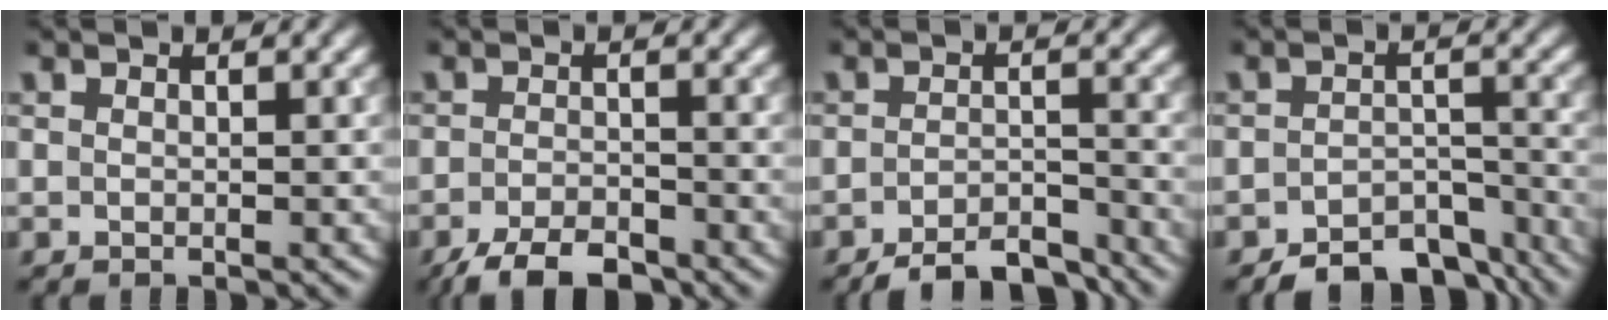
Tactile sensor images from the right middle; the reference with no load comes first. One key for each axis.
{"total": 4.8, "fx": -3.7, "fy": 1.6, "fz": 2.6, "tx": -0.039, "ty": -0.003, "tz": -0.067}
{"total": 5.4, "fx": -4.6, "fy": 1.5, "fz": 2.5, "tx": -0.035, "ty": -0.003, "tz": -0.070}
{"total": 6.0, "fx": -4.9, "fy": 2.5, "fz": 2.4, "tx": -0.026, "ty": -0.008, "tz": -0.069}